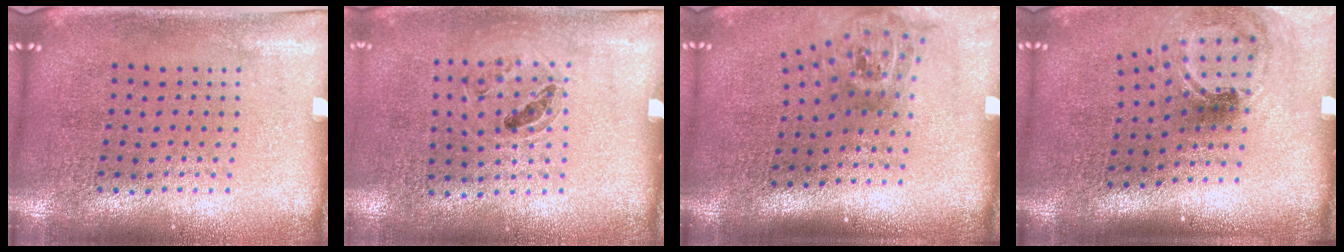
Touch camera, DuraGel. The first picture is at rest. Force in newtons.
{"total": 0.9, "press": 0.8, "slide": 0.3}
{"total": 1.9, "press": 1.4, "slide": 1.4}
{"total": 1.5, "press": 1.1, "slide": 0.9}